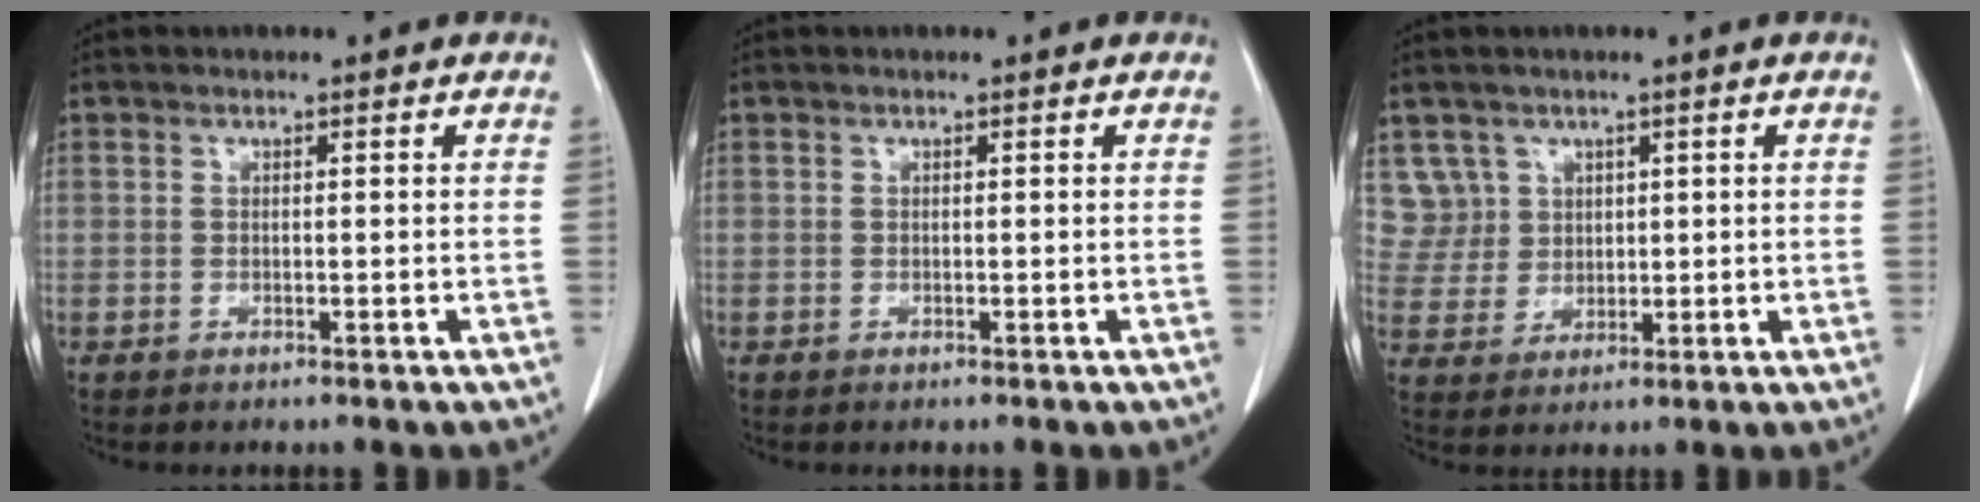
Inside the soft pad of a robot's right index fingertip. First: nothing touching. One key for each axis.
{"total": 0.0}
{"total": 5.6, "fx": 2.8, "fy": 4.9, "fz": -0.5, "tx": 0.019, "ty": 0.013, "tz": 0.064}